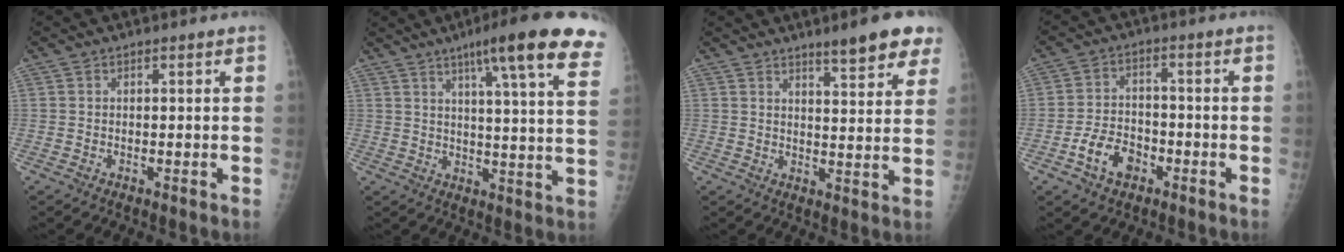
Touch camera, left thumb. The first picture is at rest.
{"total": 19.4, "force": [12.1, 1.8, 15.1], "torque": [-0.191, -0.035, 0.147]}
{"total": 9.1, "force": [6.3, 1.8, 6.4], "torque": [-0.066, -0.031, 0.084]}
{"total": 7.2, "force": [-3.6, 4.9, 3.9], "torque": [-0.055, 0.026, -0.062]}